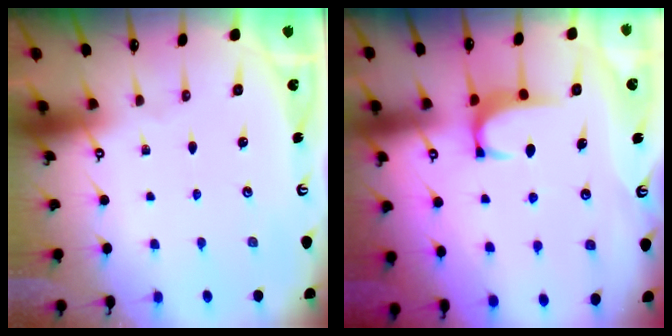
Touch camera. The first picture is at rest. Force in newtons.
{"total": 1.6, "press": 1.6, "slide": 0.5}